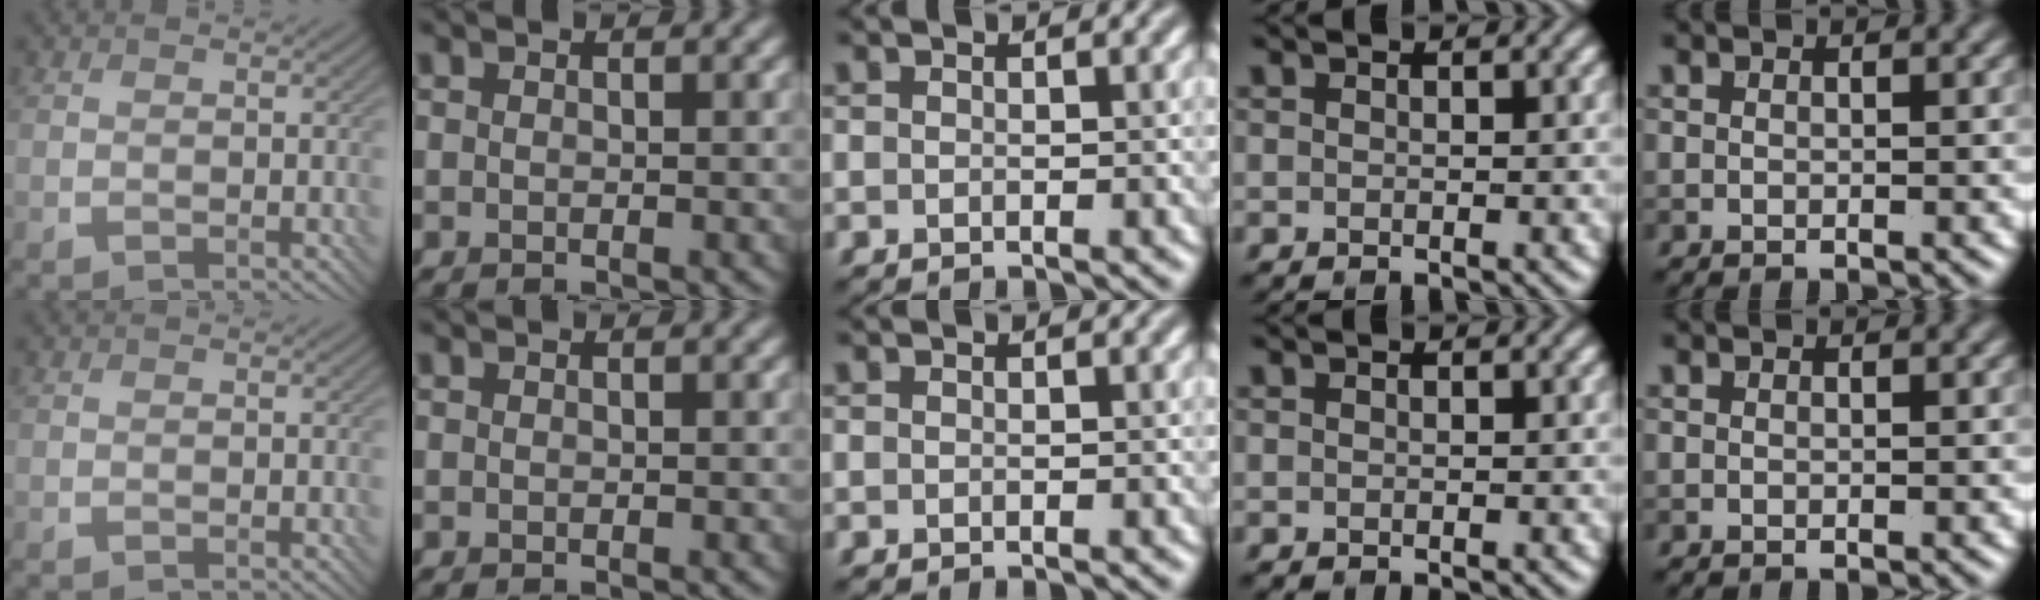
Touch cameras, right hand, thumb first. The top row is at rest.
{}